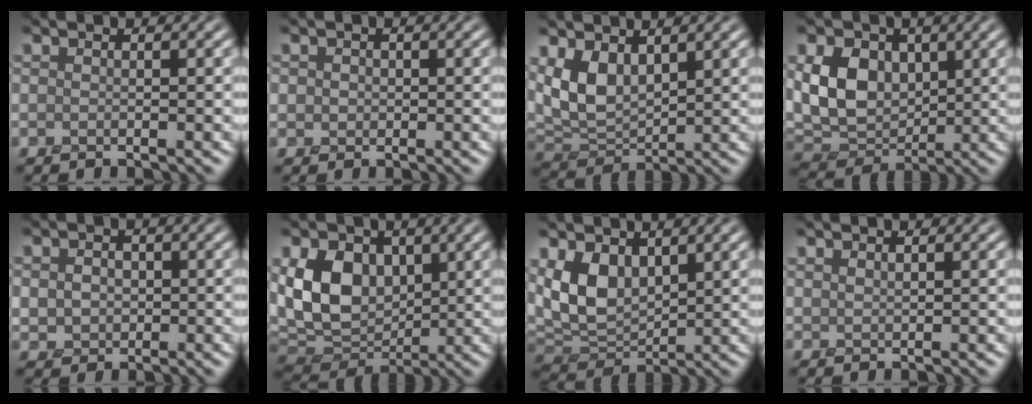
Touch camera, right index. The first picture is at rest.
{"total": 1.1, "force": [0.0, 1.0, 0.2], "torque": [-0.004, -0.003, -0.003]}
{"total": 5.4, "force": [2.1, 3.2, 3.9], "torque": [-0.089, -0.008, 0.042]}
{"total": 7.1, "force": [1.2, 5.3, 4.6], "torque": [-0.098, -0.007, 0.017]}
{"total": 3.4, "force": [0.0, 2.9, 1.8], "torque": [-0.027, 0.000, -0.006]}
{"total": 9.8, "force": [1.7, 7.1, 6.6], "torque": [-0.142, -0.004, 0.023]}
{"total": 6.3, "force": [1.9, 4.0, 4.5], "torque": [-0.100, -0.011, 0.037]}
{"total": 0.9, "force": [0.9, 0.1, 0.0], "torque": [-0.005, -0.001, 0.022]}